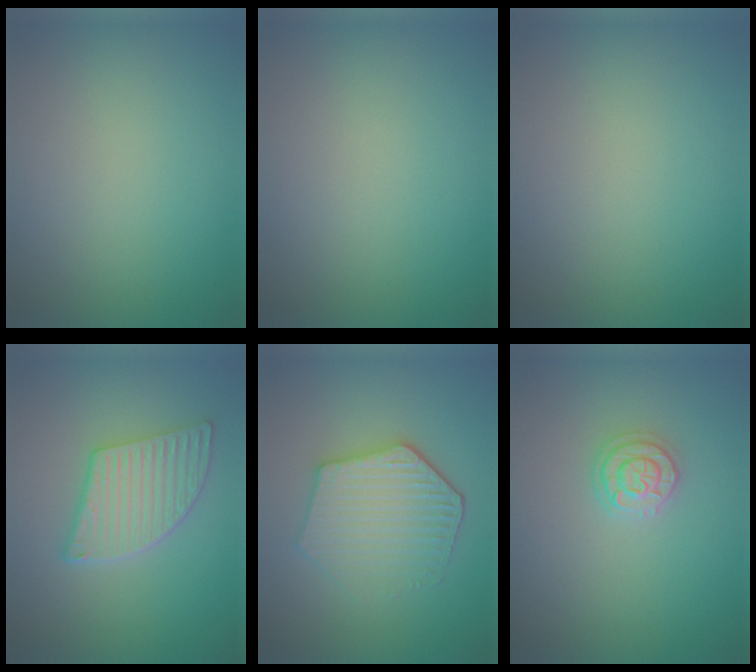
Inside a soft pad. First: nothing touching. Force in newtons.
{"total": 0.0}
{"total": 0.0}
{"total": 4.1, "press": 3.6, "slide": 1.8}
{"total": 5.0, "press": 4.3, "slide": 2.6}
{"total": 2.1, "press": 2.1, "slide": 0.5}